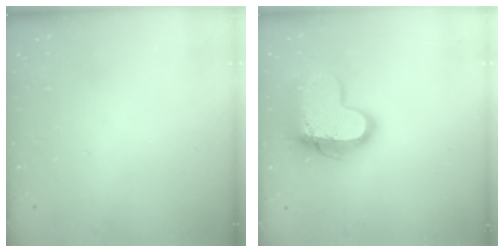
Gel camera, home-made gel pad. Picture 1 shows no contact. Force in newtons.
{"total": 16.3, "press": 16.3, "slide": 1.3}